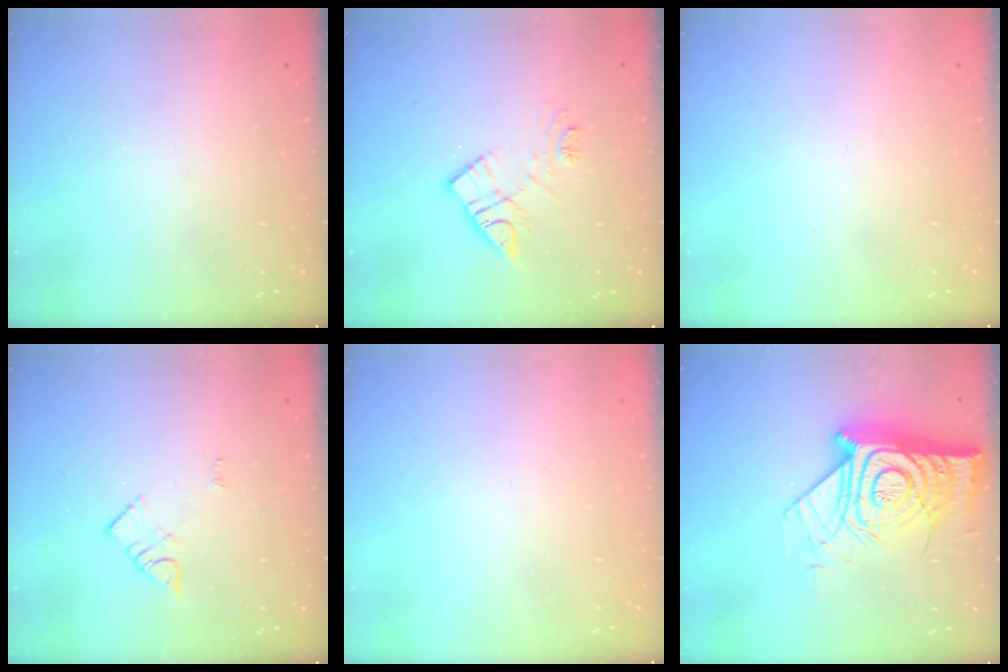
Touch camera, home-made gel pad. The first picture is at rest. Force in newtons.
{"total": 11.6, "press": 11.6, "slide": 0.9}
{"total": 1.6, "press": 1.6, "slide": 0.1}
{"total": 4.3, "press": 4.2, "slide": 0.6}
{"total": 1.5, "press": 1.5, "slide": 0.1}
{"total": 22.0, "press": 21.9, "slide": 1.7}